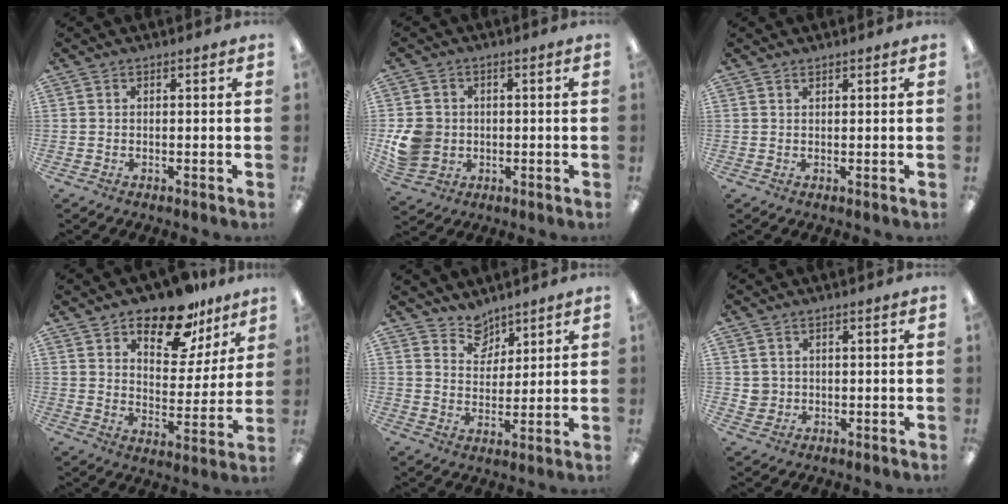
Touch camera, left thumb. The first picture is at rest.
{"total": 8.3, "force": [-0.5, 7.5, 3.7], "torque": [-0.082, 0.014, -0.005]}
{"total": 0.8, "force": [0.8, 0.2, 0.2], "torque": [-0.004, 0.001, 0.014]}
{"total": 14.9, "force": [11.5, 6.7, 6.7], "torque": [-0.100, -0.071, 0.202]}
{"total": 6.8, "force": [5.8, 3.6, 0.3], "torque": [-0.007, -0.041, 0.108]}
{"total": 2.8, "force": [1.1, 2.6, 0.1], "torque": [0.000, 0.002, 0.019]}